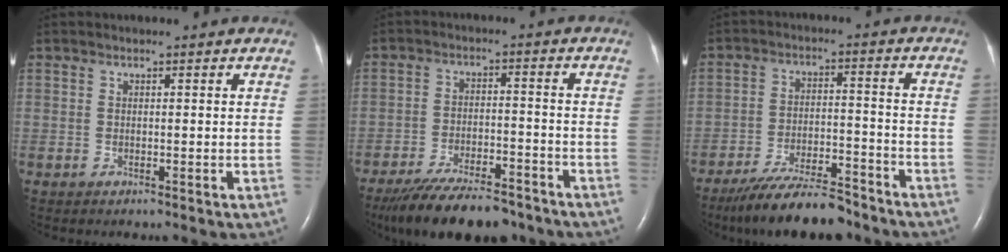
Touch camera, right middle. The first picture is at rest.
{"total": 15.2, "force": [-12.7, 4.0, 7.4], "torque": [-0.129, -0.013, -0.198]}
{"total": 12.8, "force": [-11.1, 2.1, 5.9], "torque": [-0.101, -0.006, -0.181]}